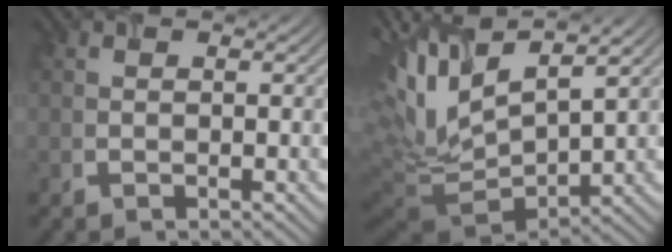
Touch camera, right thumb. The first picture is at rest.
{"total": 13.9, "force": [4.7, 5.4, 11.9], "torque": [-0.267, 0.002, 0.114]}